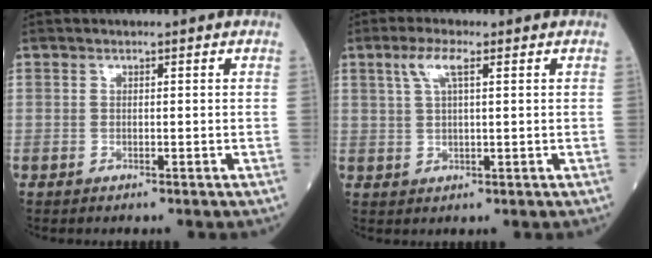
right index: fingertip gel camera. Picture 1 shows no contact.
{"total": 3.8, "force": [1.9, 0.6, 3.3], "torque": [-0.076, 0.013, 0.042]}